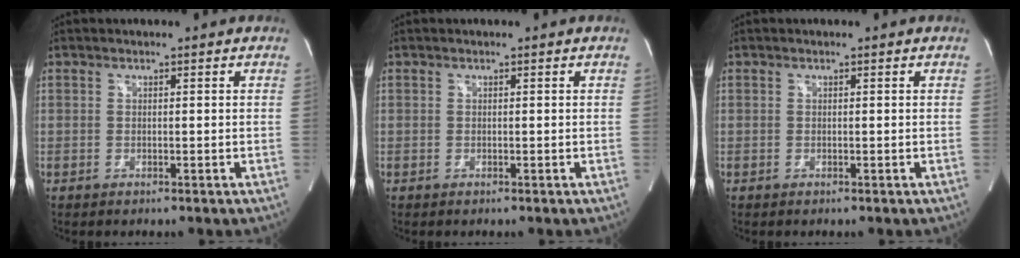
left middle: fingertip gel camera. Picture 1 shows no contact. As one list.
[{"total": 0.0}, {"total": 0.0}]